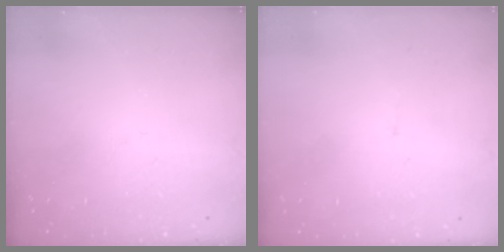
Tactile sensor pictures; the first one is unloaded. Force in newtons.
{"total": 3.0, "press": 3.0, "slide": 0.2}